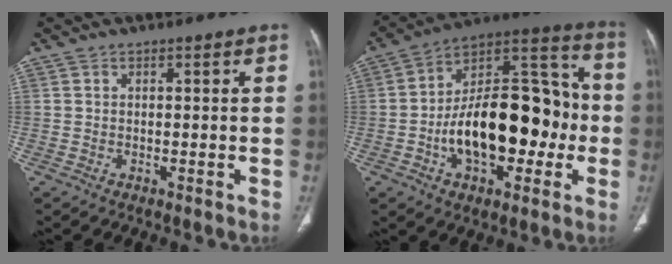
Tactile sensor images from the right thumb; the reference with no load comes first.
{"total": 24.9, "force": [-4.0, 13.7, 20.4], "torque": [-0.294, 0.049, -0.059]}